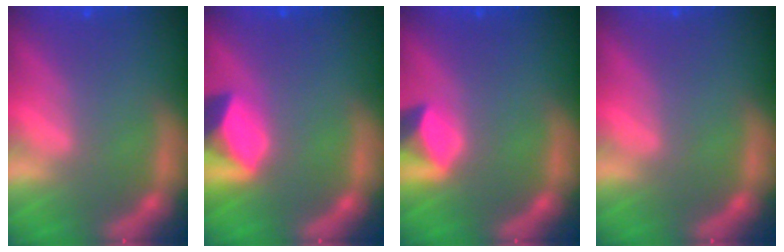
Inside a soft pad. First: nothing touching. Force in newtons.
{"total": 4.9}
{"total": 3.0}
{"total": 0.0}